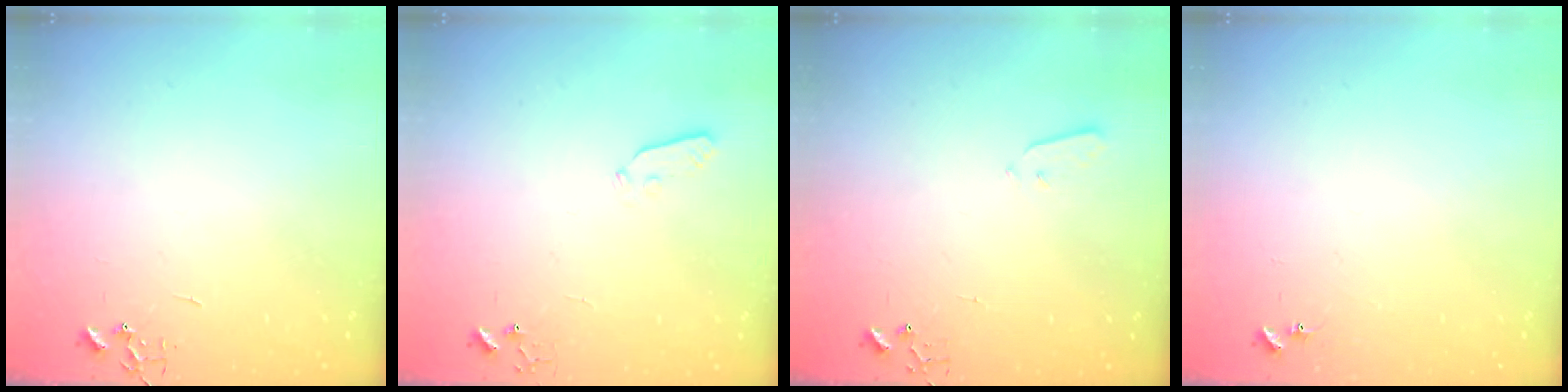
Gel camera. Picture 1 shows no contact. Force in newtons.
{"total": 3.7, "press": 3.6, "slide": 0.4}
{"total": 3.1, "press": 3.1, "slide": 0.7}
{"total": 6.8, "press": 6.7, "slide": 0.5}